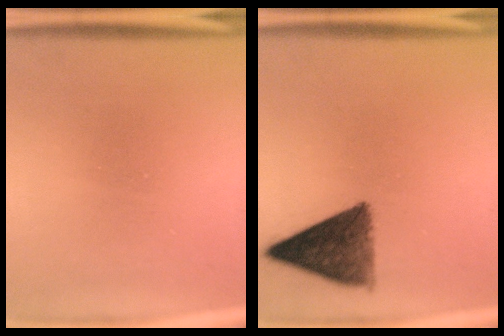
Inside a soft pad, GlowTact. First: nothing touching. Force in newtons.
{"total": 9.8}